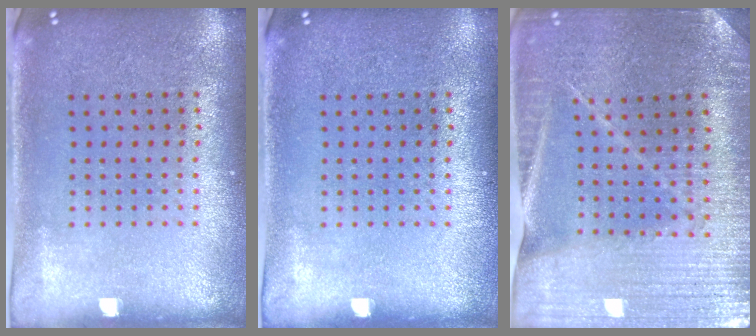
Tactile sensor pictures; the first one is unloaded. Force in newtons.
{"total": 0.0}
{"total": 3.0, "press": 3.0, "slide": 0.3}